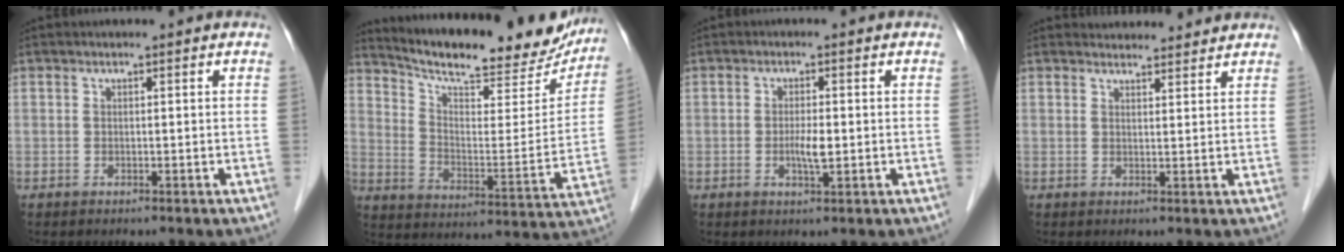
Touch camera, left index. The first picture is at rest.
{"total": 24.0, "force": [21.4, 5.4, 9.5], "torque": [-0.142, -0.038, 0.285]}
{"total": 2.8, "force": [-0.6, 0.6, 2.7], "torque": [-0.052, -0.005, -0.009]}
{"total": 5.7, "force": [5.5, 1.4, 0.6], "torque": [-0.003, 0.012, 0.064]}